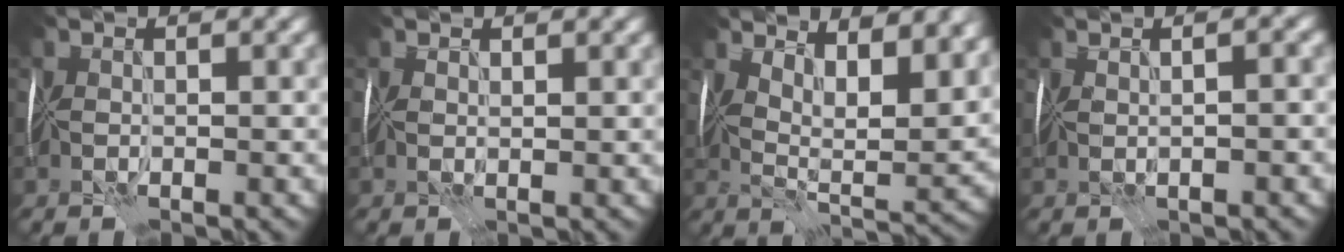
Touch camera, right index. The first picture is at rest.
{"total": 0.8, "force": [0.8, 0.2, 0.0], "torque": [-0.001, 0.005, 0.013]}
{"total": 9.0, "force": [5.7, 3.1, 6.3], "torque": [-0.087, -0.002, 0.089]}
{"total": 2.2, "force": [0.7, 0.4, 2.1], "torque": [-0.028, 0.012, 0.009]}